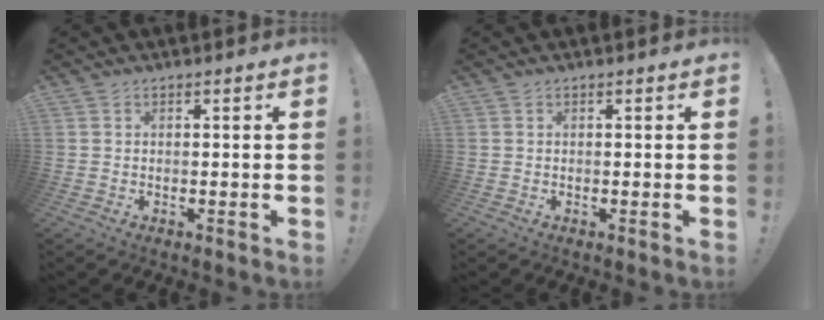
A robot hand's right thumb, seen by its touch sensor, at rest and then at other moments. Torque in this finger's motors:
{"motor_torque": [0.01, 0.01, 0.00, 0.00, 0.00]}